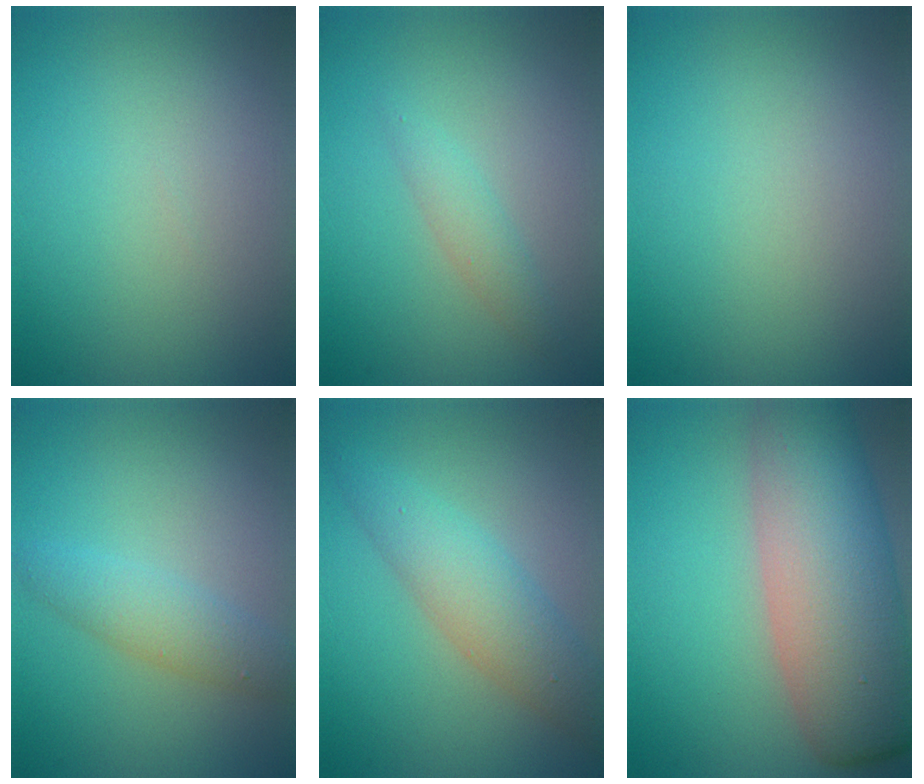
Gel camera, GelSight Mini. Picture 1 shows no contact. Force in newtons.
{"total": 1.6, "press": 1.6, "slide": 0.0}
{"total": 0.0}
{"total": 2.8, "press": 2.8, "slide": 0.1}
{"total": 4.6, "press": 4.6, "slide": 0.1}
{"total": 11.7, "press": 11.7, "slide": 0.5}